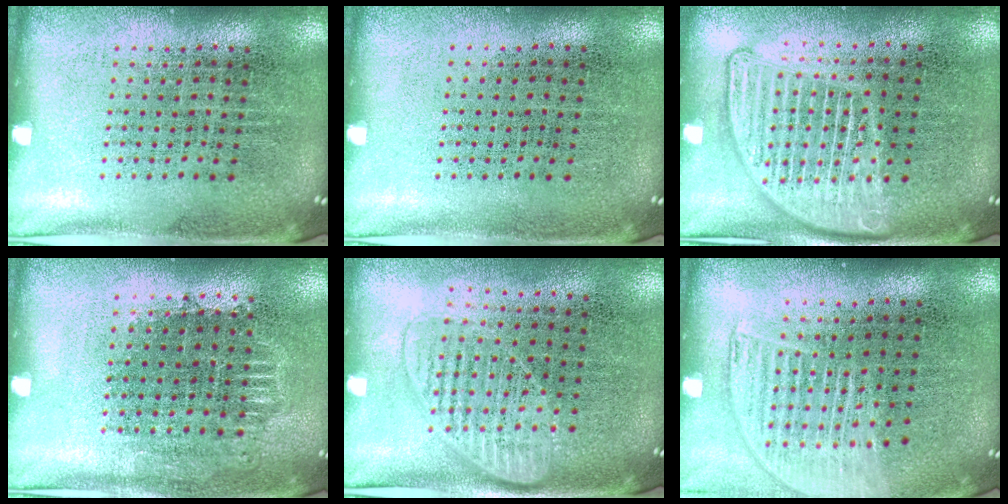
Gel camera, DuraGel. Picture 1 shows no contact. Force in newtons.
{"total": 0.0}
{"total": 2.3, "press": 2.3, "slide": 0.2}
{"total": 0.7, "press": 0.7, "slide": 0.2}
{"total": 1.4, "press": 1.3, "slide": 0.6}
{"total": 1.5, "press": 1.3, "slide": 0.7}